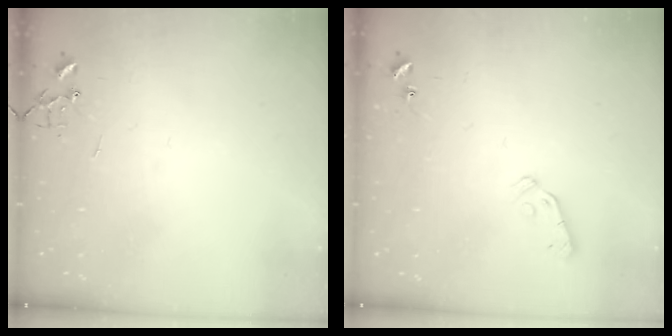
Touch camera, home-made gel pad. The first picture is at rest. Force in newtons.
{"total": 5.9, "press": 5.9, "slide": 0.6}